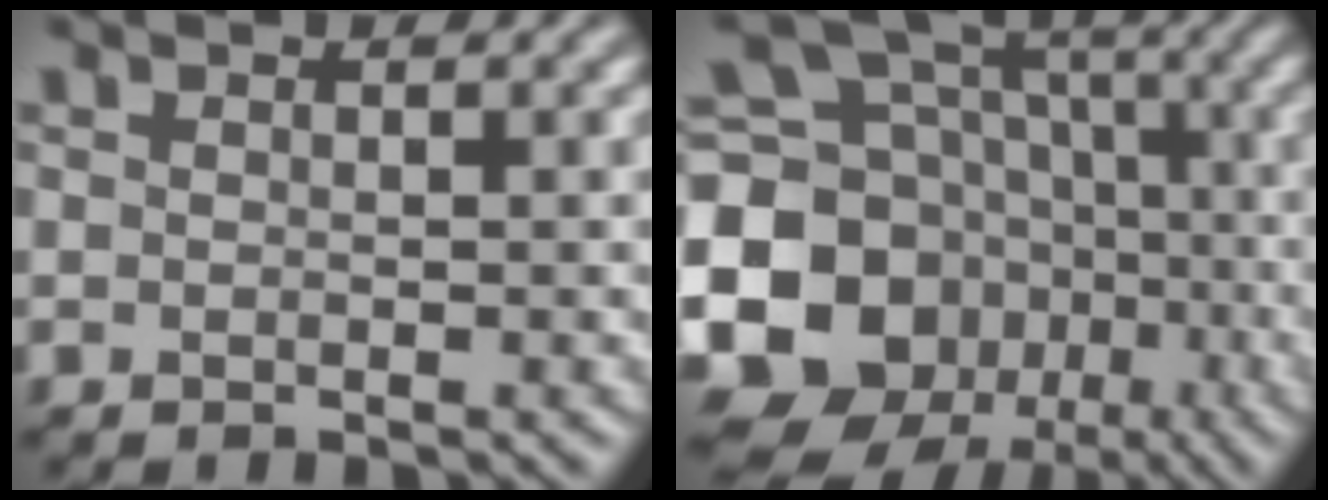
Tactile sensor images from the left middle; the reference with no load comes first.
{"total": 18.0, "force": [-4.4, 15.9, 7.2], "torque": [-0.175, -0.003, -0.099]}